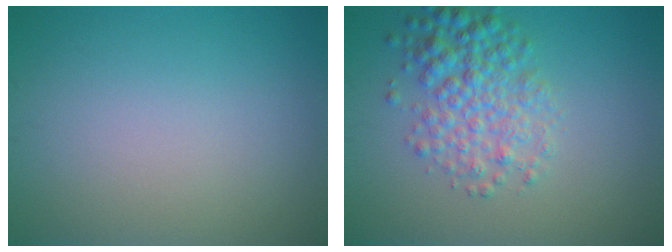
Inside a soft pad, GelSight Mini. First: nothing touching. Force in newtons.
{"total": 4.5, "press": 4.5, "slide": 0.1}